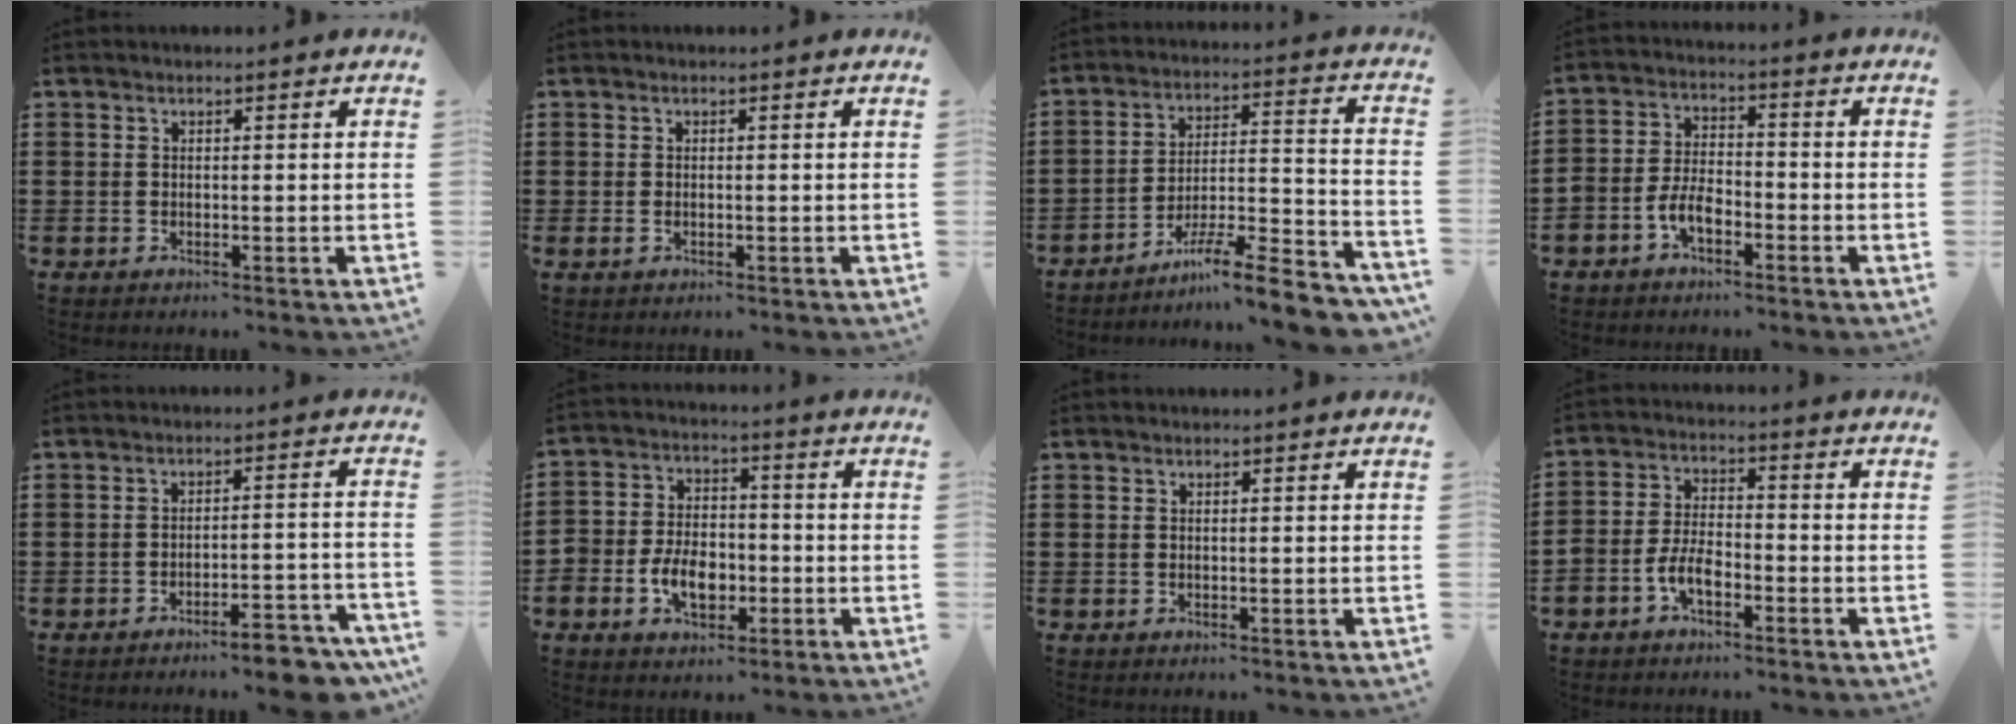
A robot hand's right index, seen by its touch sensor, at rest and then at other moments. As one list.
[{"total": 0.5, "force": [-0.1, 0.4, 0.4], "torque": [-0.009, 0.001, -0.002]}, {"total": 9.8, "force": [-8.3, 0.6, 5.2], "torque": [-0.070, 0.012, -0.158]}, {"total": 4.6, "force": [-2.8, 2.5, 2.8], "torque": [-0.070, 0.006, -0.059]}, {"total": 6.1, "force": [-5.4, 0.3, 2.7], "torque": [-0.039, -0.001, -0.100]}, {"total": 6.8, "force": [-2.5, 4.8, 4.0], "torque": [-0.079, 0.007, -0.049]}, {"total": 0.0}, {"total": 4.6, "force": [-2.7, 2.4, 2.9], "torque": [-0.080, 0.001, -0.058]}]